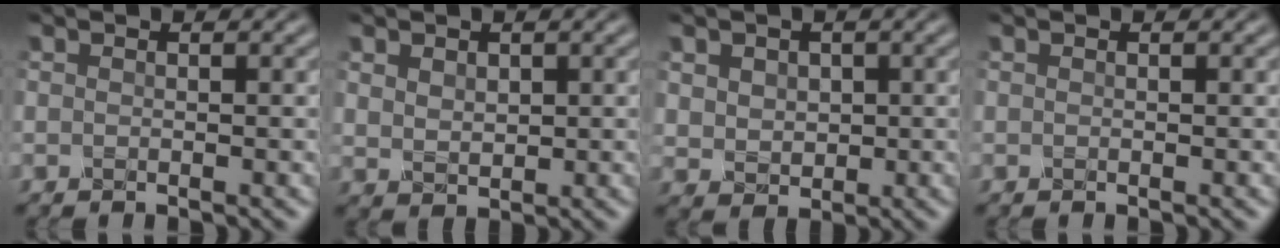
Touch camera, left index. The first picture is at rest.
{"total": 1.8, "force": [0.9, 1.3, 0.9], "torque": [-0.022, -0.004, 0.021]}
{"total": 2.9, "force": [0.9, 2.4, 1.4], "torque": [-0.040, -0.001, 0.018]}
{"total": 0.0}